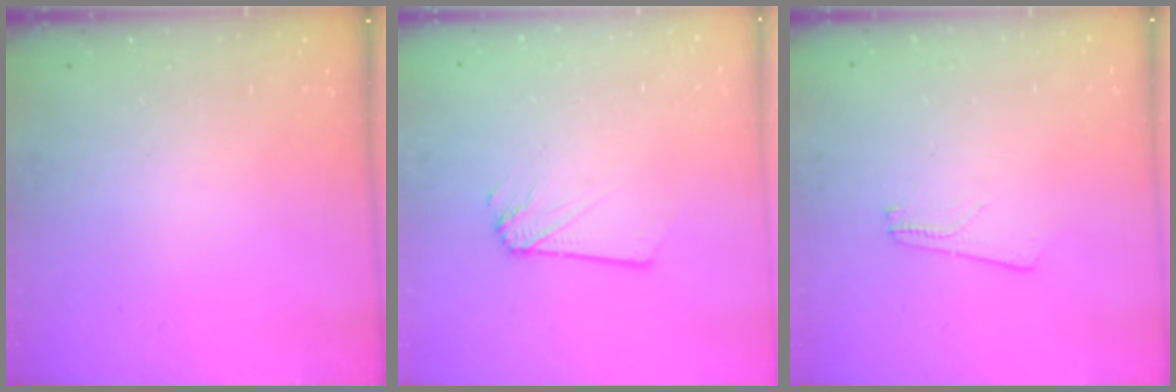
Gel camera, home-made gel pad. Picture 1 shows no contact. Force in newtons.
{"total": 1.8, "press": 1.8, "slide": 0.2}
{"total": 2.8, "press": 2.8, "slide": 0.4}